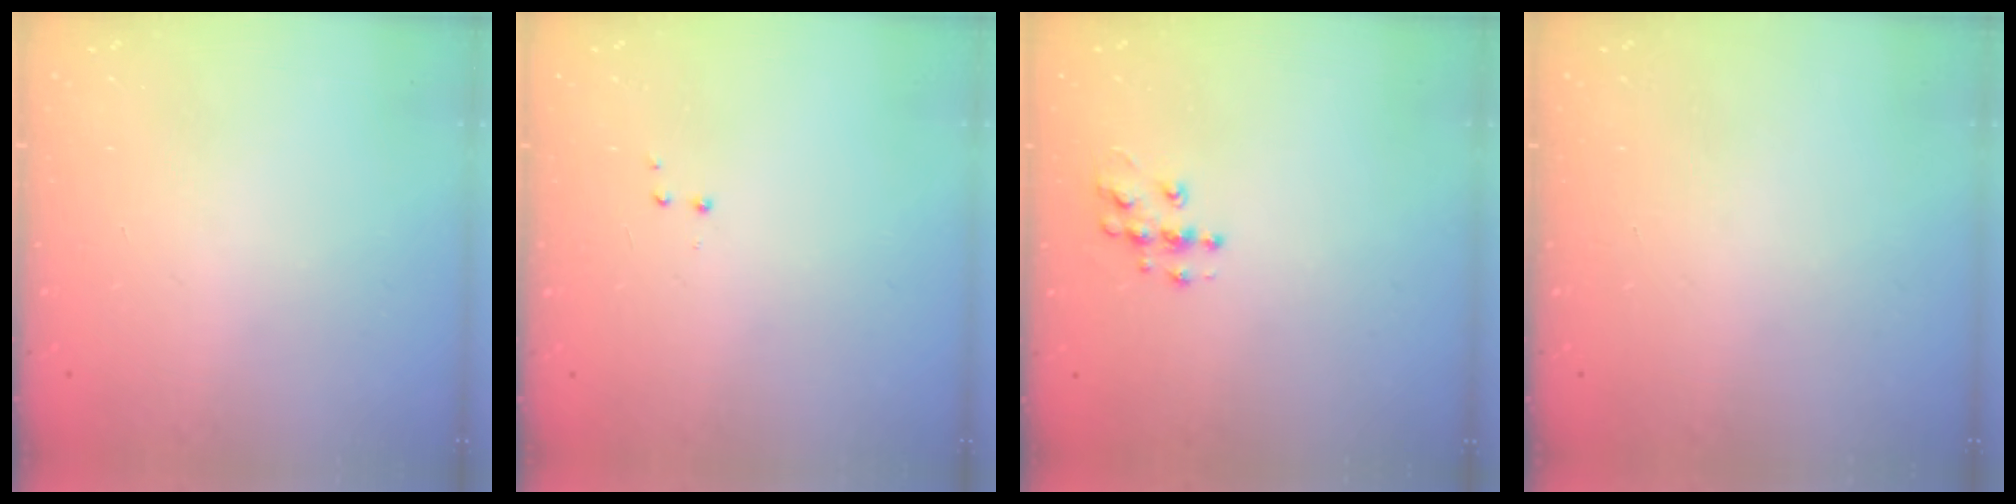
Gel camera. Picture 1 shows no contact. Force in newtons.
{"total": 2.9, "press": 2.8, "slide": 0.7}
{"total": 7.0, "press": 7.0, "slide": 0.3}
{"total": 0.0}